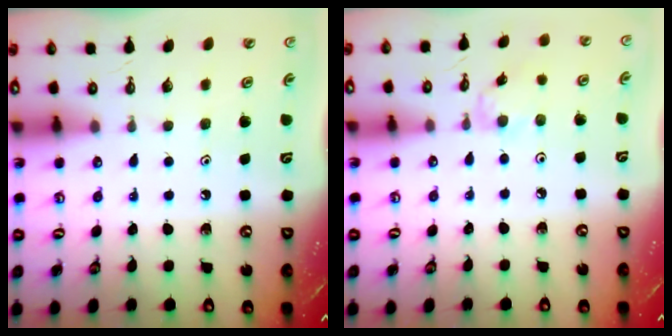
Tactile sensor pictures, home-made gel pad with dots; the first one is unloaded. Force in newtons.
{"total": 1.5, "press": 1.4, "slide": 0.4}